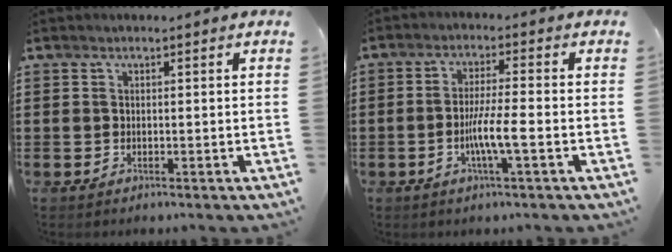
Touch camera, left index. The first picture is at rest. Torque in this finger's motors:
{"motor_torque": [1.00, 0.44, 0.20, 0.15]}